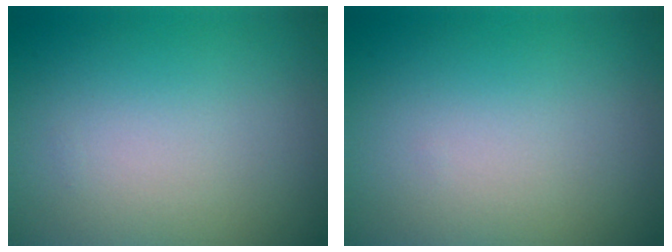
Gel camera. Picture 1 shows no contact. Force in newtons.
{"total": 0.0}